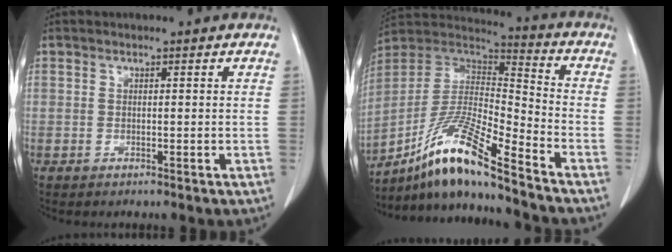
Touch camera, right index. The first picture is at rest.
{"total": 15.4, "force": [-11.4, 0.4, 10.4], "torque": [-0.203, 0.007, -0.208]}